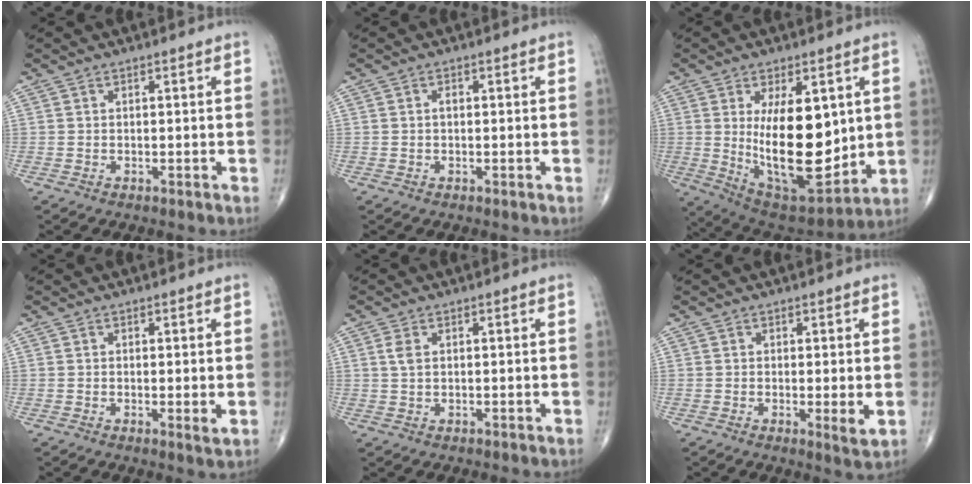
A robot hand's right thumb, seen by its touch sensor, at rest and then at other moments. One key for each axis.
{"total": 0.9, "fx": 0.0, "fy": 0.6, "fz": 0.8, "tx": -0.007, "ty": 0.004, "tz": -0.001}
{"total": 20.8, "fx": 1.7, "fy": 9.6, "fz": 18.3, "tx": -0.265, "ty": -0.041, "tz": 0.051}
{"total": 1.8, "fx": 0.1, "fy": 0.3, "fz": 1.8, "tx": -0.033, "ty": -0.009, "tz": -0.002}
{"total": 2.3, "fx": 0.7, "fy": 1.3, "fz": 1.7, "tx": -0.035, "ty": 0.004, "tz": 0.015}
{"total": 3.1, "fx": -0.1, "fy": 0.5, "fz": 3.0, "tx": -0.052, "ty": -0.014, "tz": -0.007}